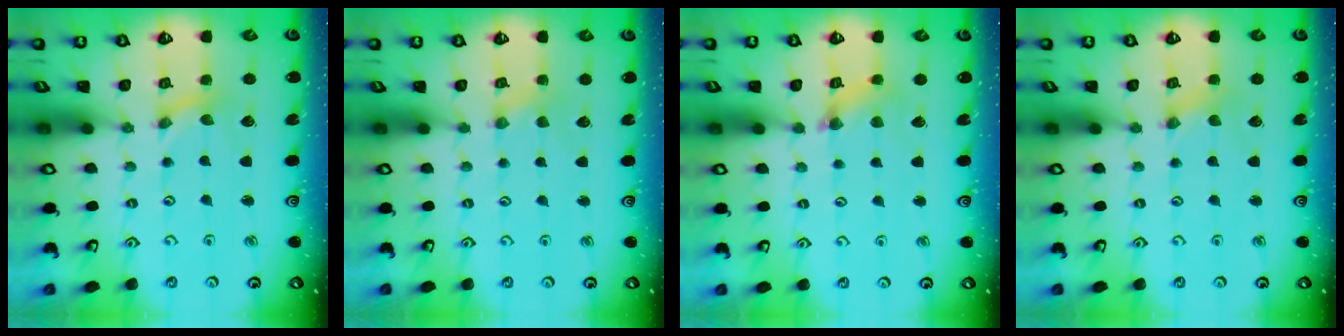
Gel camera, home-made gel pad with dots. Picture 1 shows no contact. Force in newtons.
{"total": 1.5, "press": 1.5, "slide": 0.3}
{"total": 3.3, "press": 3.3, "slide": 0.3}
{"total": 0.0}